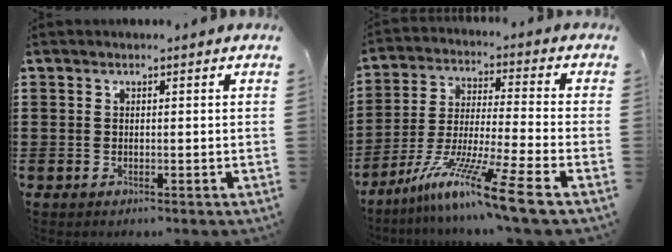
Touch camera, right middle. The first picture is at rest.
{"total": 12.2, "force": [-8.7, -0.3, 8.6], "torque": [-0.171, -0.003, -0.170]}